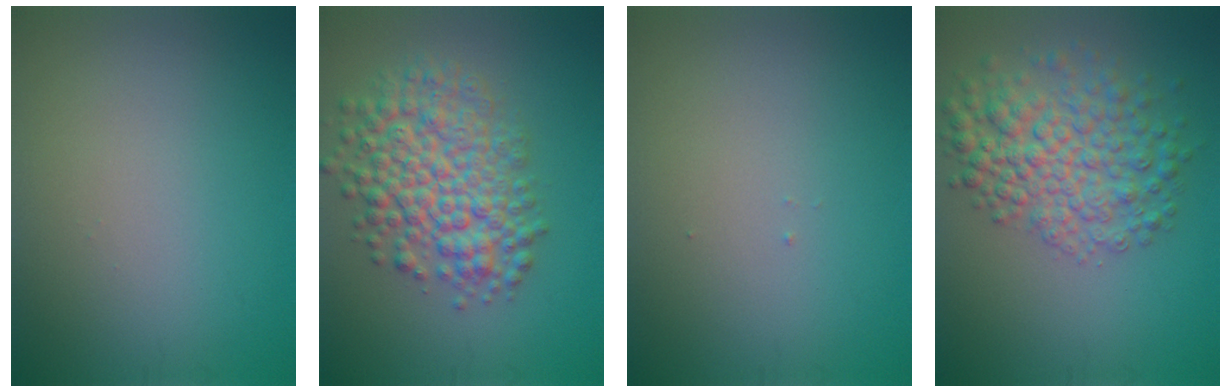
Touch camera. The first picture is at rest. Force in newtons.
{"total": 7.2, "press": 7.2, "slide": 0.2}
{"total": 0.0}
{"total": 6.3, "press": 6.2, "slide": 0.2}